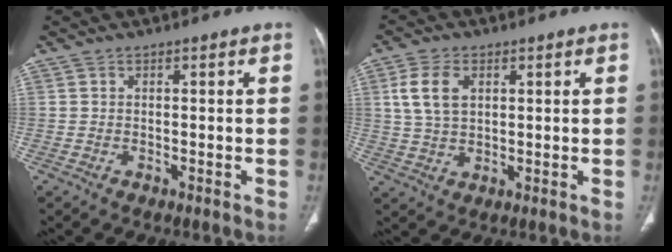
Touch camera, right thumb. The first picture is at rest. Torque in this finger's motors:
{"motor_torque": [0.01, 0.04, 0.59, -0.15, 0.07]}